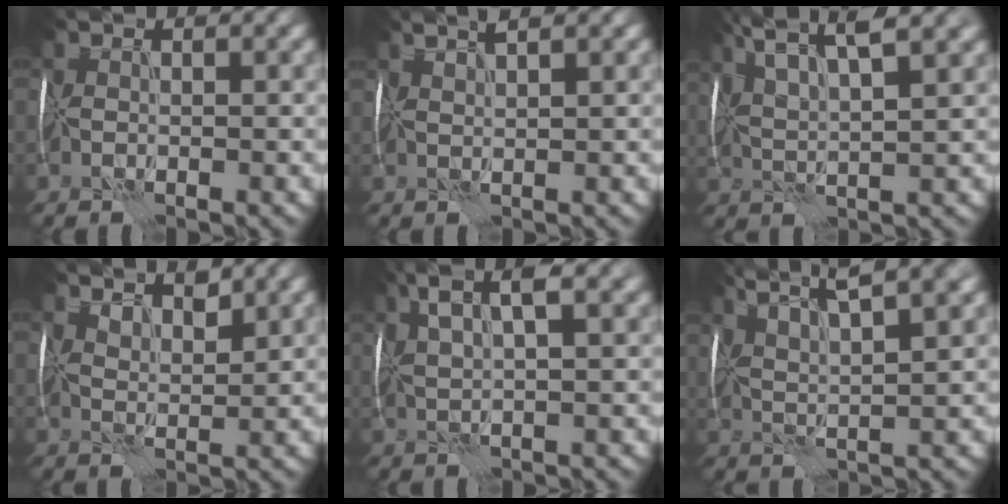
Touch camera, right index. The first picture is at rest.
{"total": 3.0, "force": [2.3, 0.3, 1.8], "torque": [-0.026, 0.021, 0.034]}
{"total": 7.2, "force": [4.8, 1.1, 5.2], "torque": [-0.085, 0.023, 0.081]}
{"total": 3.0, "force": [2.8, 0.6, 0.8], "torque": [-0.012, 0.000, 0.054]}
{"total": 6.1, "force": [3.6, 1.2, 4.8], "torque": [-0.090, 0.021, 0.060]}
{"total": 9.5, "force": [6.9, 1.9, 6.3], "torque": [-0.093, 0.036, 0.087]}